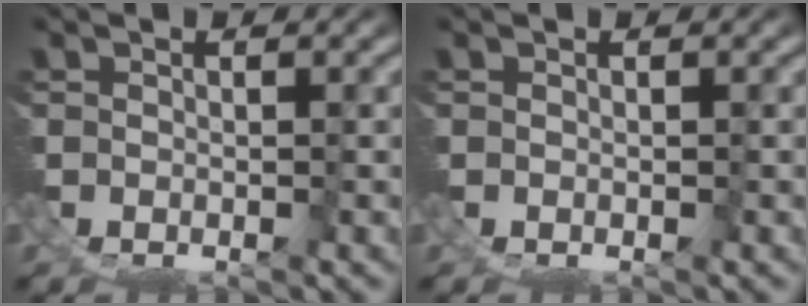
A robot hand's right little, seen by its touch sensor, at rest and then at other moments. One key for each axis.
{"total": 0.0}